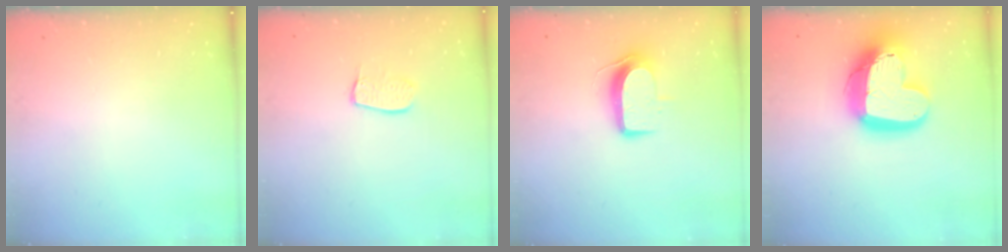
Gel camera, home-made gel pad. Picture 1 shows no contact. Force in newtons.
{"total": 6.9, "press": 6.9, "slide": 0.2}
{"total": 9.3, "press": 9.3, "slide": 1.1}
{"total": 19.5, "press": 19.5, "slide": 1.6}